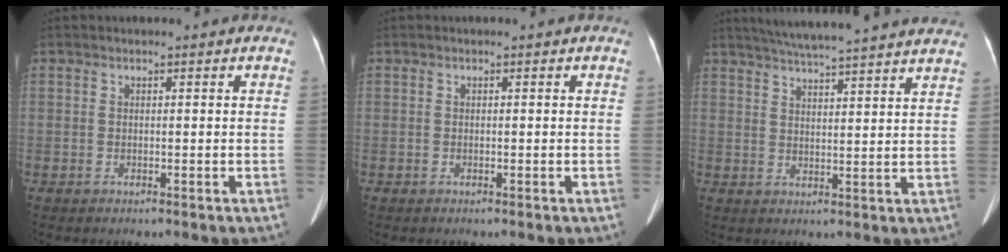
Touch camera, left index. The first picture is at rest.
{"total": 0.0}
{"total": 19.7, "force": [17.8, -0.1, 8.4], "torque": [-0.137, 0.005, 0.230]}